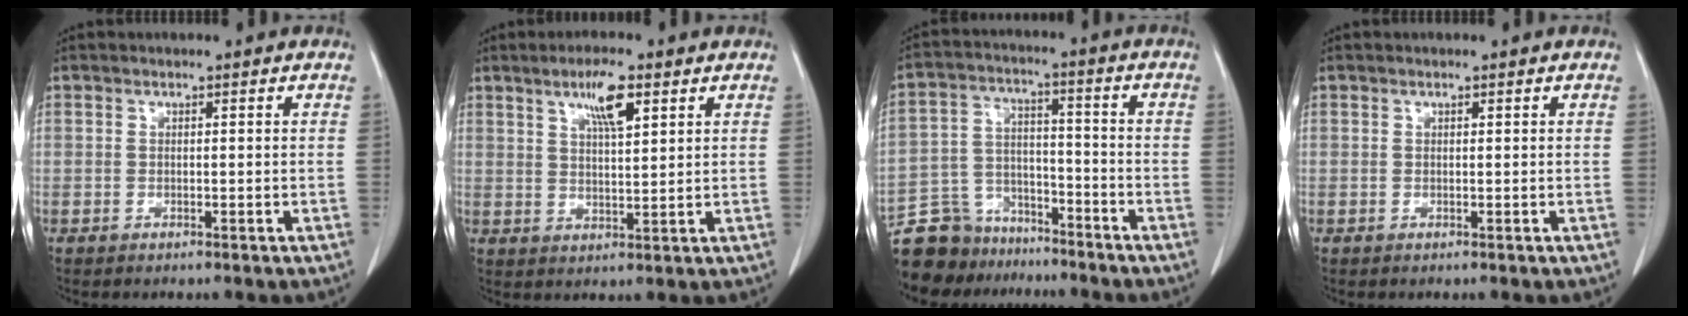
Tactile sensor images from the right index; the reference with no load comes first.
{"total": 6.0, "force": [3.3, 1.1, 4.9], "torque": [-0.089, 0.002, 0.056]}
{"total": 10.4, "force": [-8.8, 5.5, 0.4], "torque": [-0.014, 0.041, -0.151]}
{"total": 0.0}